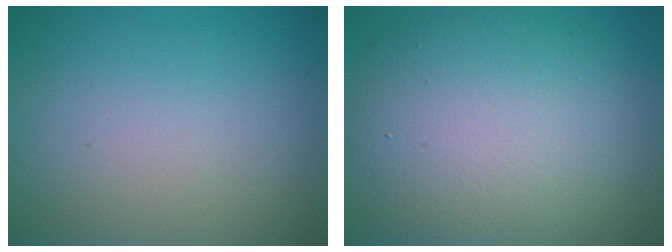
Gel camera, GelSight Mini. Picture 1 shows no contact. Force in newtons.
{"total": 11.4, "press": 11.4, "slide": 1.0}